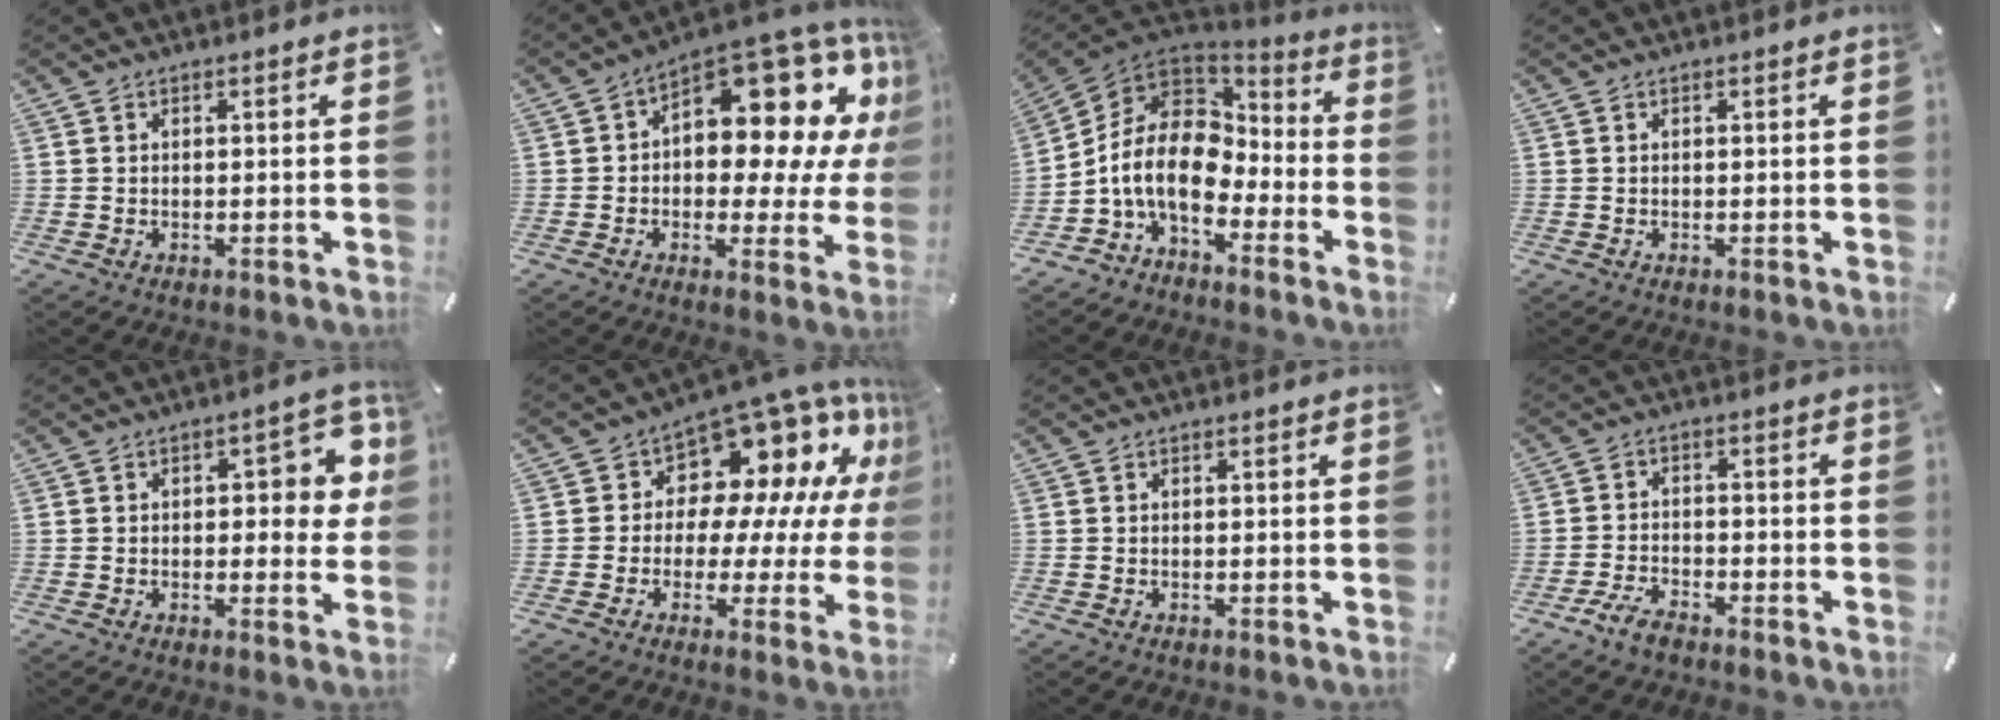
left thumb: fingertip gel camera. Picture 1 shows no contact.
{"total": 14.8, "force": [7.5, 7.7, 10.1], "torque": [-0.127, -0.085, 0.121]}
{"total": 14.1, "force": [-4.0, 9.5, 9.6], "torque": [-0.221, 0.010, -0.078]}
{"total": 0.0}
{"total": 9.7, "force": [1.5, 4.8, 8.3], "torque": [-0.097, -0.007, 0.019]}
{"total": 13.8, "force": [9.0, 8.5, 6.2], "torque": [-0.082, -0.095, 0.154]}
{"total": 0.0}
{"total": 5.2, "force": [-3.9, 2.3, 2.5], "torque": [-0.064, 0.016, -0.081]}